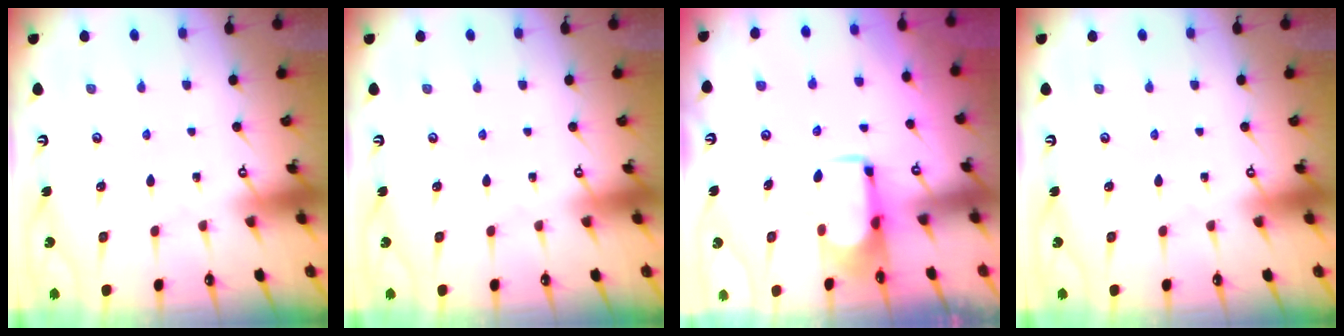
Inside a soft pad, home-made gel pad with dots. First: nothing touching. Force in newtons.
{"total": 0.0}
{"total": 1.7, "press": 1.6, "slide": 0.5}
{"total": 0.0}